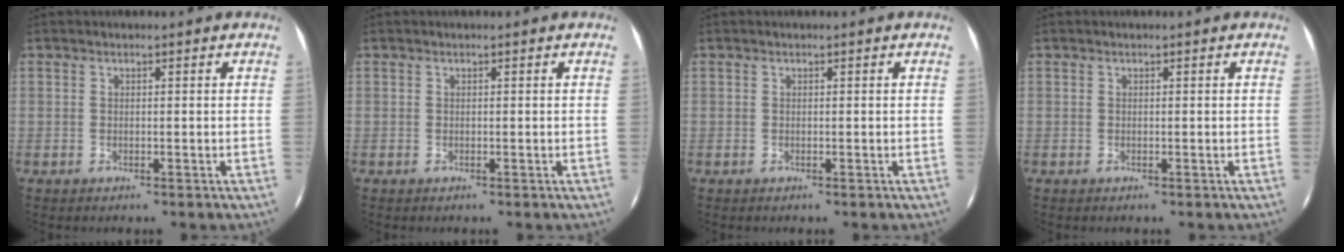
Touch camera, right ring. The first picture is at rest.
{"total": 0.0}
{"total": 0.0}
{"total": 0.0}